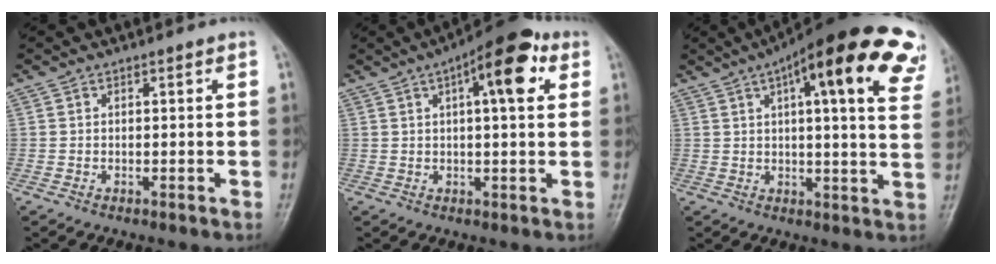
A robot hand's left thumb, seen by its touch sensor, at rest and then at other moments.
{"total": 11.3, "force": [4.3, 3.8, 9.7], "torque": [-0.122, 0.011, 0.052]}
{"total": 25.1, "force": [13.1, 6.3, 20.5], "torque": [-0.247, 0.002, 0.158]}